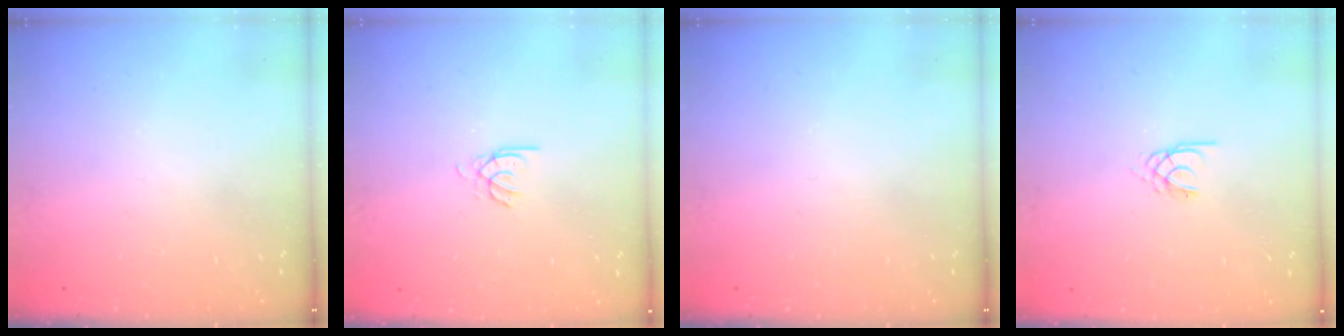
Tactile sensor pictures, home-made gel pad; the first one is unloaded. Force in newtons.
{"total": 2.4, "press": 2.4, "slide": 0.2}
{"total": 0.0}
{"total": 1.9, "press": 1.9, "slide": 0.3}